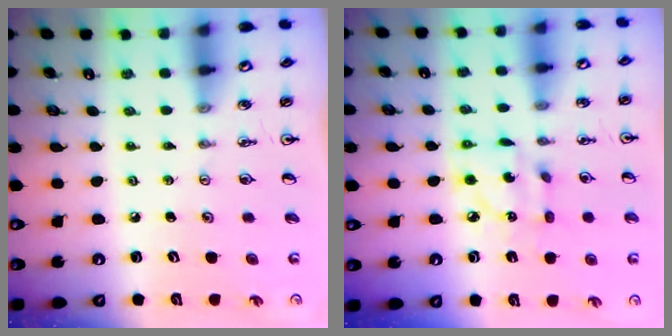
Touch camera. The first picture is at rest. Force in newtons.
{"total": 8.7, "press": 8.6, "slide": 0.4}